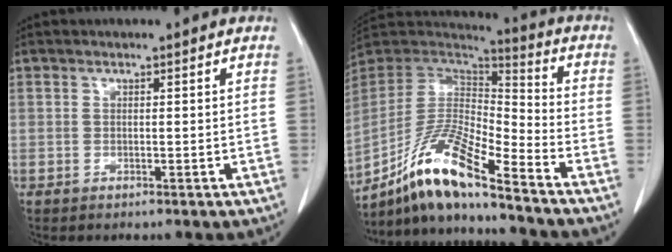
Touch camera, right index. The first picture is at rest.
{"total": 15.3, "force": [-11.3, 1.2, 10.3], "torque": [-0.197, 0.000, -0.211]}